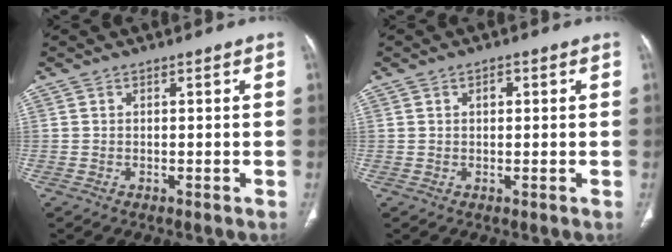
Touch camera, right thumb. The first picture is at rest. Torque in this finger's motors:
{"motor_torque": [-0.20, 0.03, -0.41, 0.31, 0.01]}